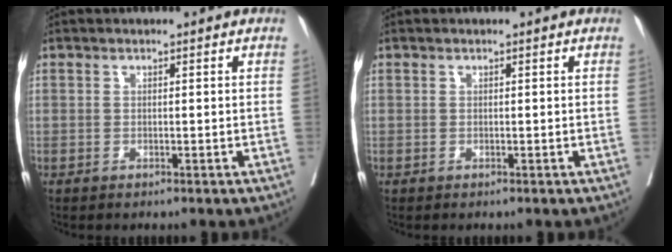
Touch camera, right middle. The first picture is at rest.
{"total": 0.0}